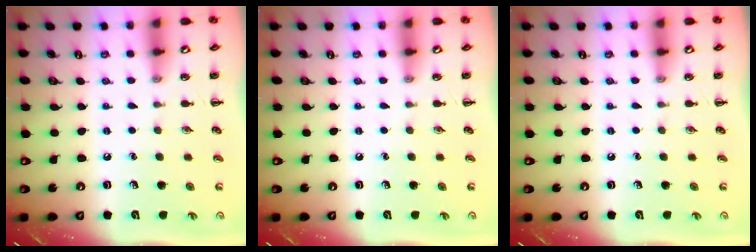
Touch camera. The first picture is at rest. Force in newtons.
{"total": 0.0}
{"total": 0.0}